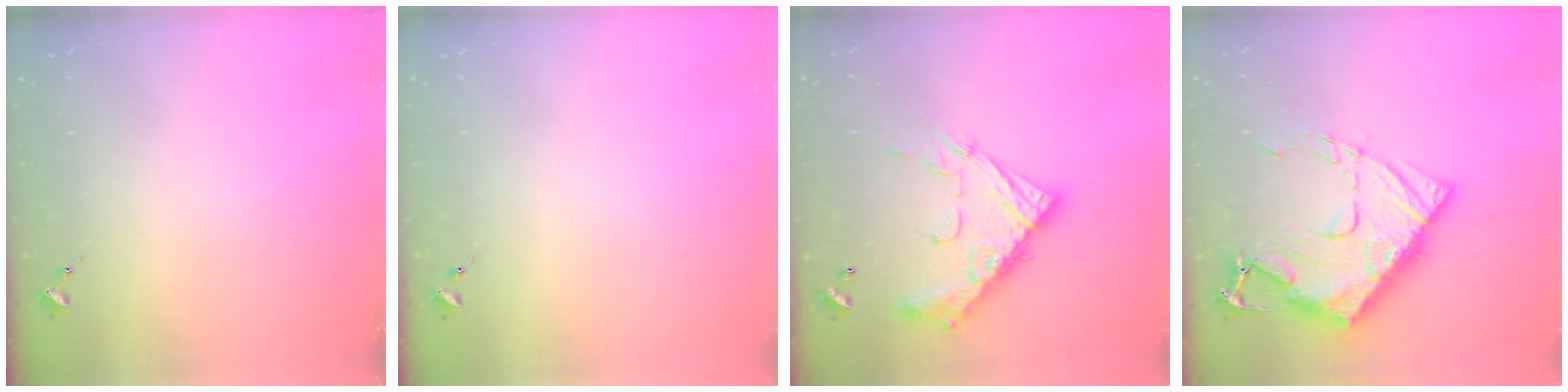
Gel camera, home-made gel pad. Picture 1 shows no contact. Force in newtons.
{"total": 0.0}
{"total": 18.0, "press": 18.0, "slide": 1.4}
{"total": 18.3, "press": 18.2, "slide": 2.1}